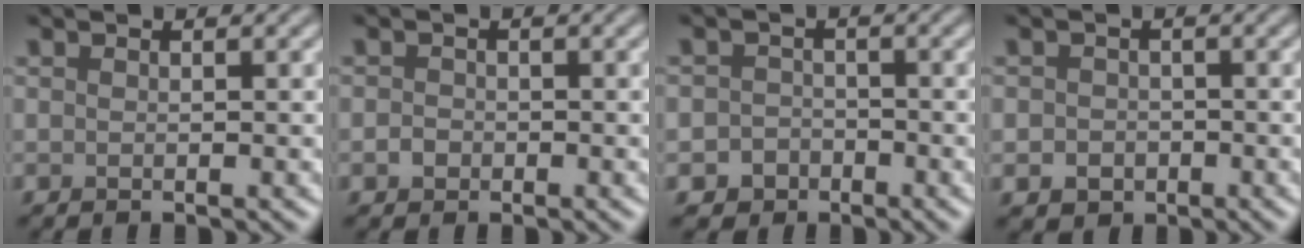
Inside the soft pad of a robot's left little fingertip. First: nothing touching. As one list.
[{"total": 1.0, "force": [-0.4, 0.9, 0.3], "torque": [-0.003, -0.001, -0.009]}, {"total": 2.3, "force": [-1.2, 1.9, 0.3], "torque": [0.013, 0.007, -0.026]}, {"total": 2.1, "force": [-0.7, 1.9, 0.7], "torque": [-0.005, -0.004, -0.011]}]